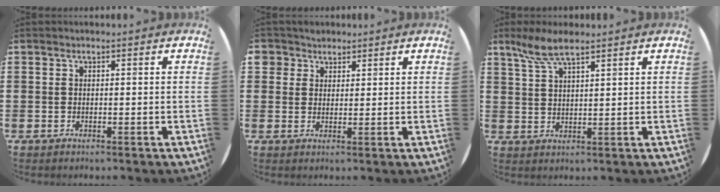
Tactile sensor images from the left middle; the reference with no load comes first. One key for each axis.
{"total": 2.6, "fx": 1.9, "fy": 1.9, "fz": -0.3, "tx": 0.005, "ty": 0.004, "tz": 0.035}
{"total": 5.4, "fx": 4.2, "fy": 1.1, "fz": 3.2, "tx": -0.074, "ty": 0.000, "tz": 0.075}